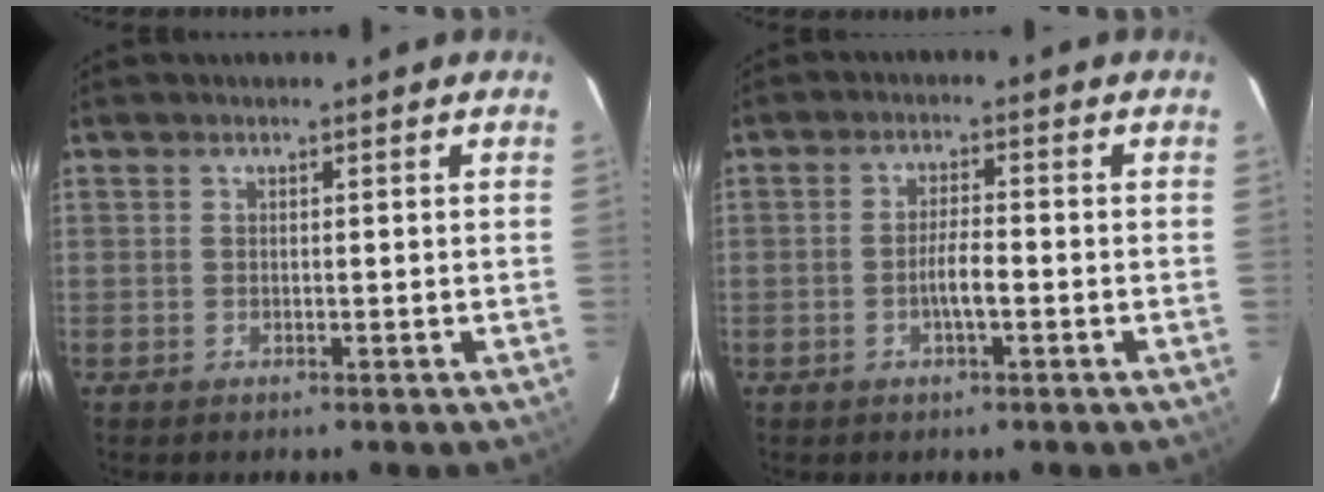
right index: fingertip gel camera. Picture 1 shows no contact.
{"total": 3.5, "force": [-1.3, 0.5, 3.3], "torque": [-0.063, 0.002, -0.022]}